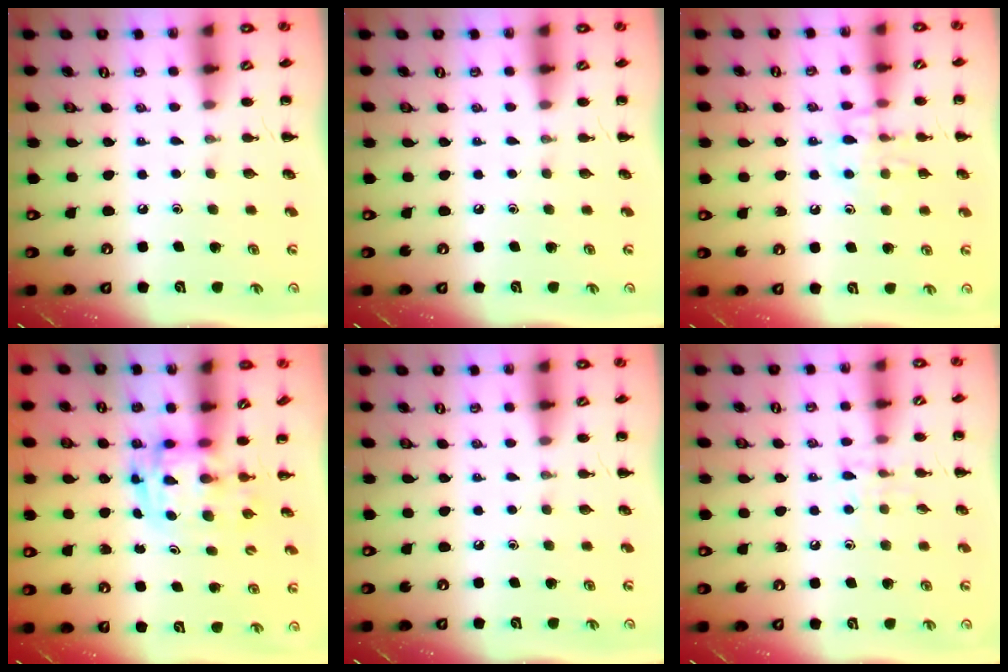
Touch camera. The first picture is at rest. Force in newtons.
{"total": 0.0}
{"total": 10.3, "press": 10.3, "slide": 0.5}
{"total": 2.9, "press": 2.9, "slide": 0.5}
{"total": 0.0}
{"total": 5.6, "press": 5.5, "slide": 1.0}